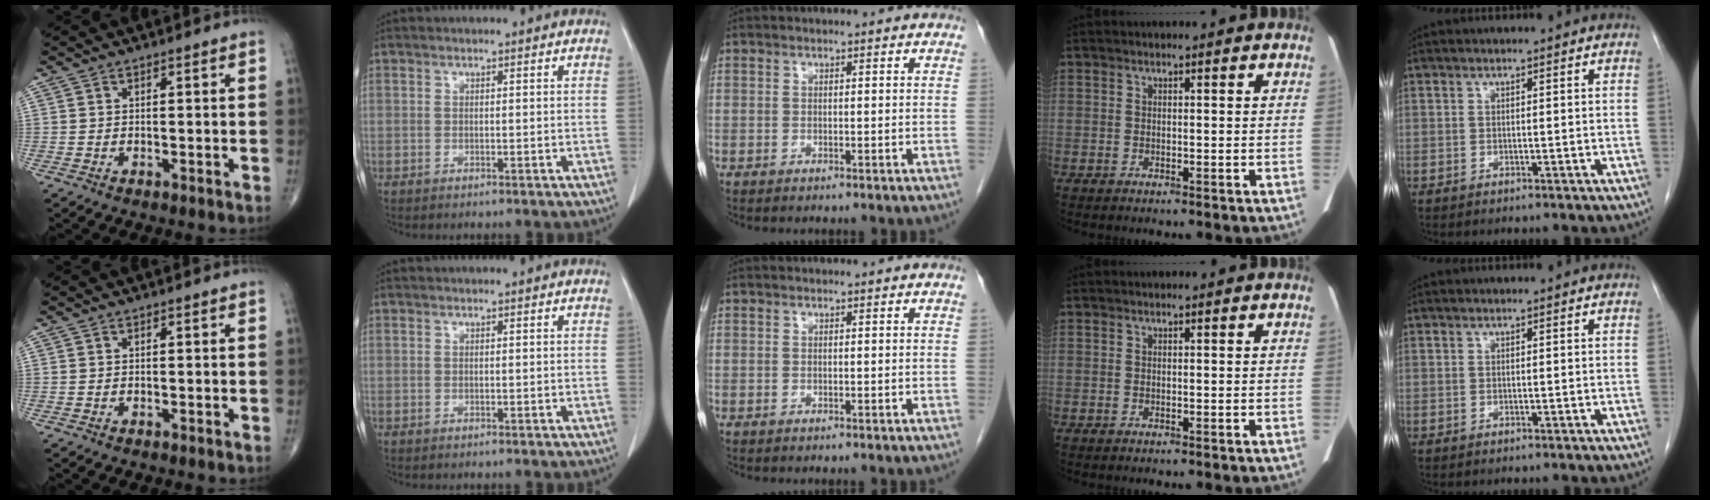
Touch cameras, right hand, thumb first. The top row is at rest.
{}